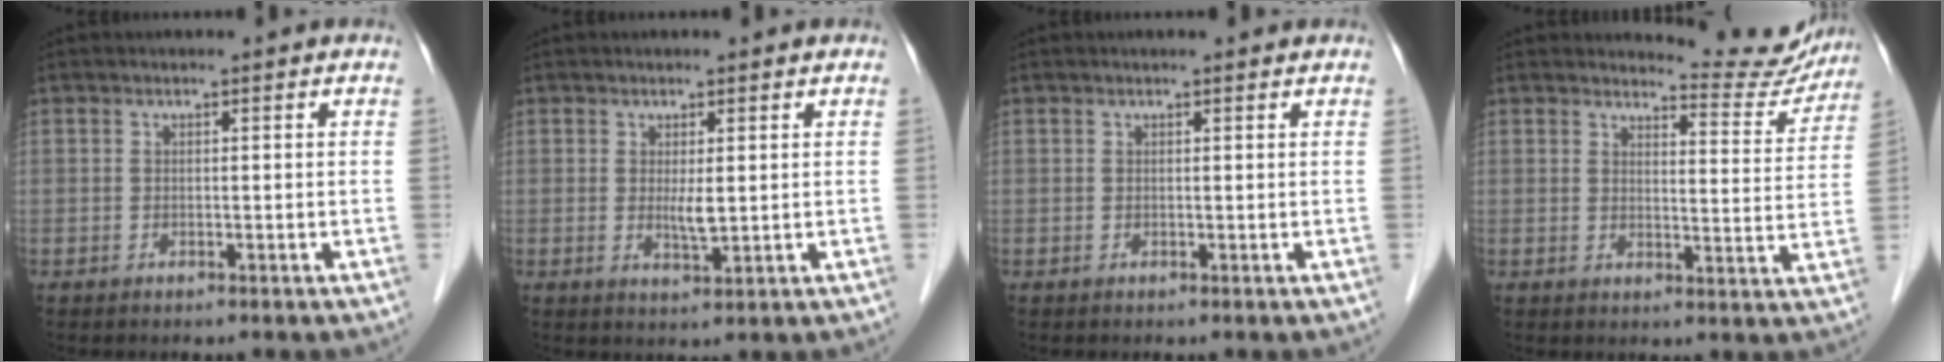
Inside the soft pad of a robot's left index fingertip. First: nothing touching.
{"total": 2.4, "force": [0.3, 0.4, 2.4], "torque": [-0.045, -0.007, 0.009]}
{"total": 1.7, "force": [1.5, 0.3, 0.8], "torque": [-0.011, 0.011, 0.018]}
{"total": 8.6, "force": [8.5, 1.2, -0.2], "torque": [0.010, -0.036, 0.092]}